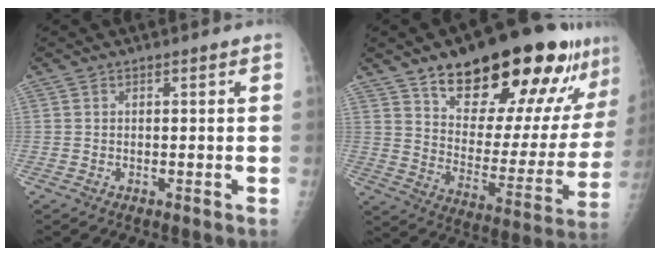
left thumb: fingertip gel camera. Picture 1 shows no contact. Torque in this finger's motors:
{"motor_torque": [0.75, 0.77, 1.46, -1.31, 0.40]}